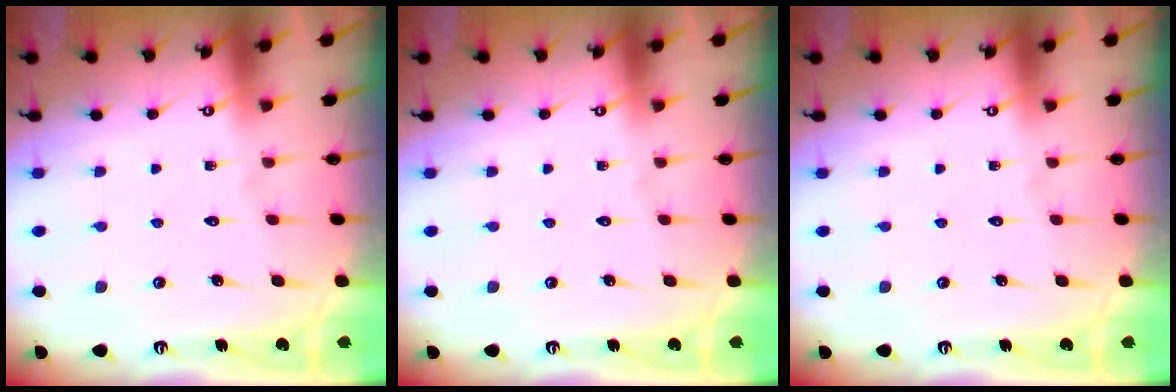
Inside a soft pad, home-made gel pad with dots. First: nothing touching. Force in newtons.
{"total": 0.0}
{"total": 0.0}